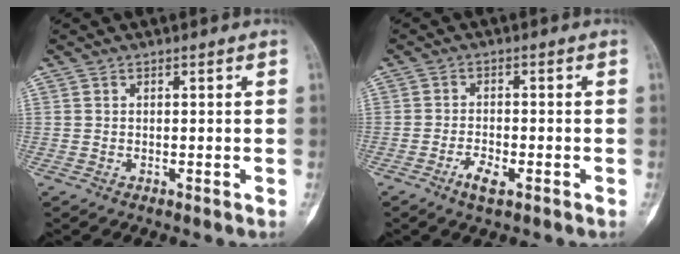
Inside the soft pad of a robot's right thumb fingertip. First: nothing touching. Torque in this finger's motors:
{"motor_torque": [-0.16, -0.03, -0.02, 0.38, -0.02]}